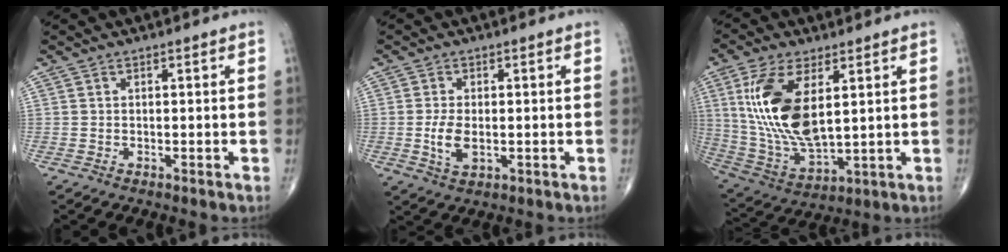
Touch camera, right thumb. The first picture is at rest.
{"total": 4.8, "force": [-0.5, 2.5, 4.1], "torque": [-0.084, -0.009, -0.007]}
{"total": 17.4, "force": [4.4, 8.0, 14.8], "torque": [-0.300, -0.023, 0.098]}